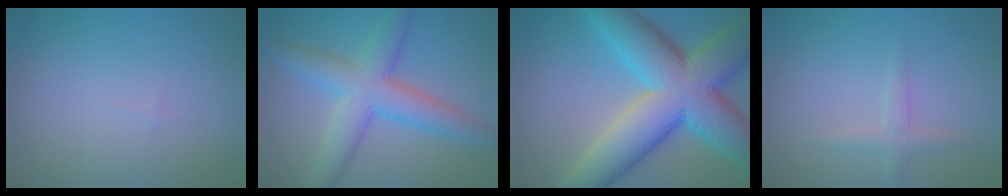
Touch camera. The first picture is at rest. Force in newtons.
{"total": 6.0, "press": 6.0, "slide": 0.1}
{"total": 14.0, "press": 14.0, "slide": 0.3}
{"total": 1.5, "press": 1.5, "slide": 0.1}